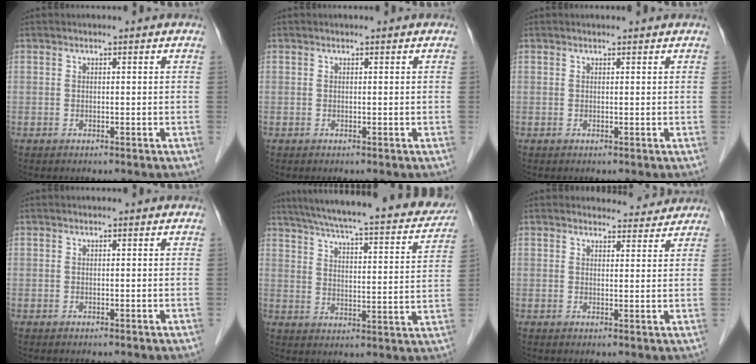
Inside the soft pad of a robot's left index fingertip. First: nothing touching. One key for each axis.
{"total": 0.0}
{"total": 1.1, "fx": 1.1, "fy": 0.1, "fz": 0.3, "tx": -0.009, "ty": 0.005, "tz": 0.014}
{"total": 0.0}
{"total": 26.9, "fx": 23.2, "fy": 4.1, "fz": 12.9, "tx": -0.206, "ty": -0.022, "tz": 0.294}
{"total": 4.2, "fx": 4.1, "fy": 1.0, "fz": -0.1, "tx": 0.001, "ty": 0.000, "tz": 0.043}